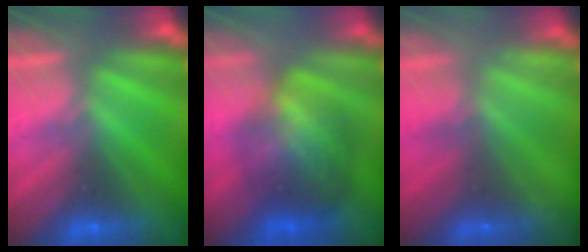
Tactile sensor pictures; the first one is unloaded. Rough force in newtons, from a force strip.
{"total": 8.4}
{"total": 2.1}